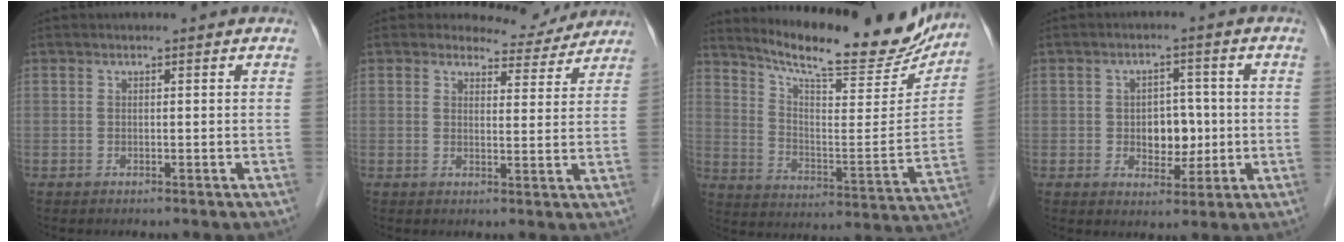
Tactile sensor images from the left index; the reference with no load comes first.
{"total": 5.7, "force": [5.4, 2.0, -0.3], "torque": [0.007, -0.007, 0.058]}
{"total": 20.4, "force": [18.6, 2.8, 7.8], "torque": [-0.126, -0.046, 0.262]}
{"total": 5.3, "force": [-0.4, 3.7, 3.8], "torque": [-0.055, 0.011, 0.001]}